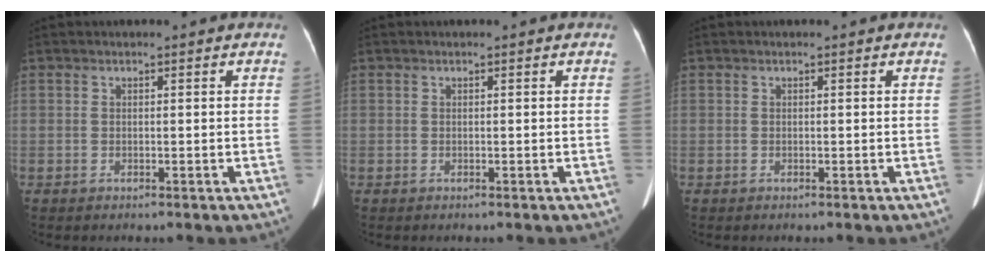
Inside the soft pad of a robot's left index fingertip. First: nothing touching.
{"total": 0.0}
{"total": 0.0}